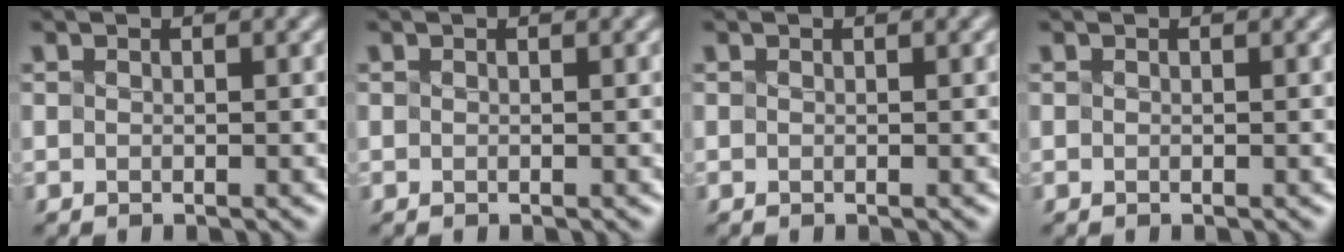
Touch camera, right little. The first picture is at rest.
{"total": 0.0}
{"total": 0.0}
{"total": 0.0}